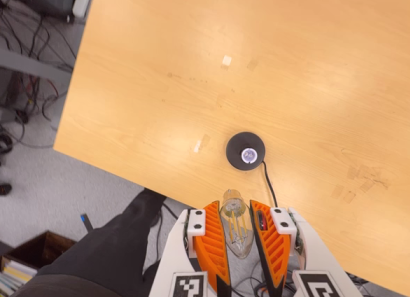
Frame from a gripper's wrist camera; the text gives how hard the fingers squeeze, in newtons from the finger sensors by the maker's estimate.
{"total": 14.8, "left": 16.9, "right": 12.7}